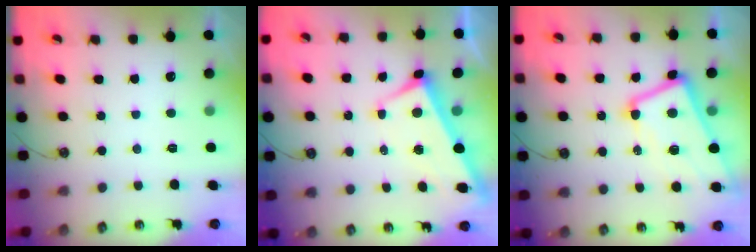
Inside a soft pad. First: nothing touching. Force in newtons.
{"total": 2.9, "press": 2.7, "slide": 0.9}
{"total": 7.0, "press": 6.8, "slide": 1.6}